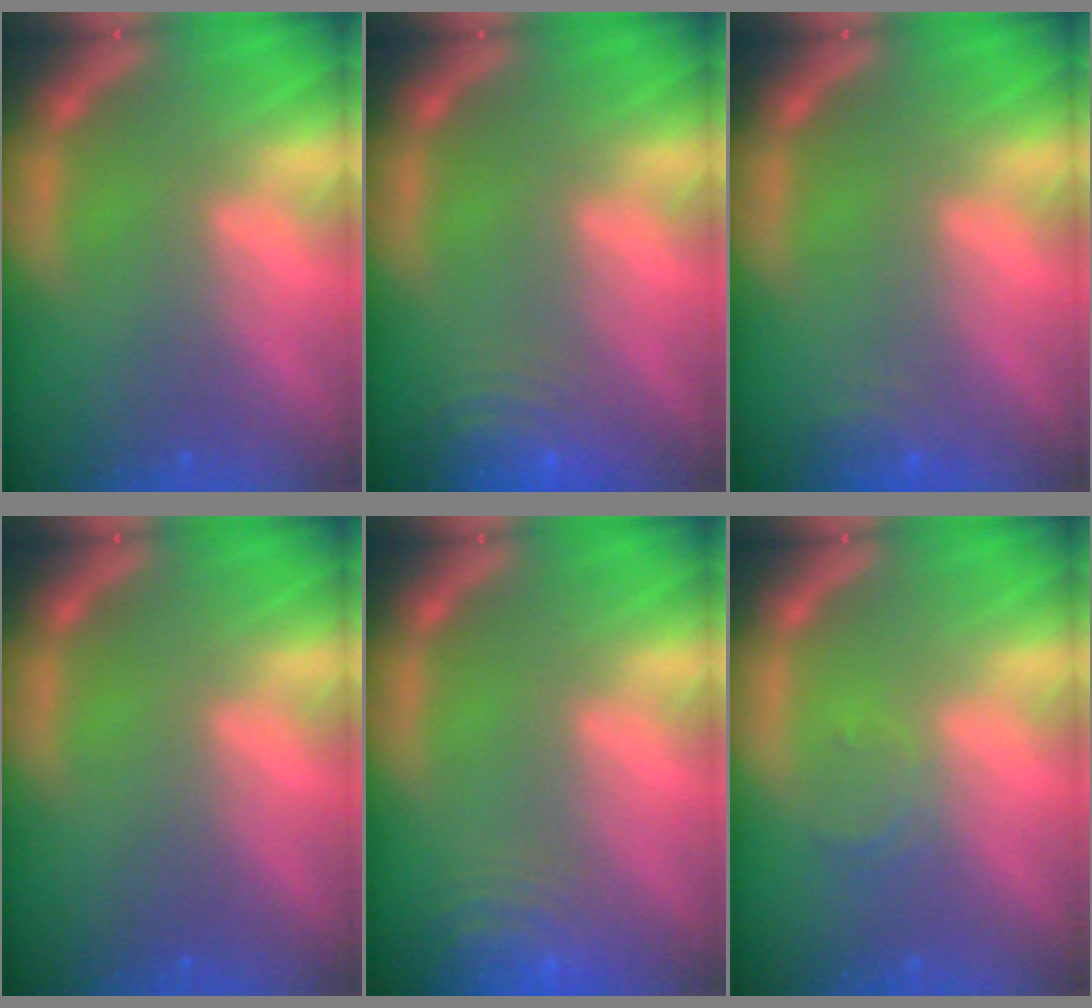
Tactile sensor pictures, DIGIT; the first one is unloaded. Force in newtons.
{"total": 7.0}
{"total": 1.9}
{"total": 0.0}
{"total": 7.5}
{"total": 1.5}